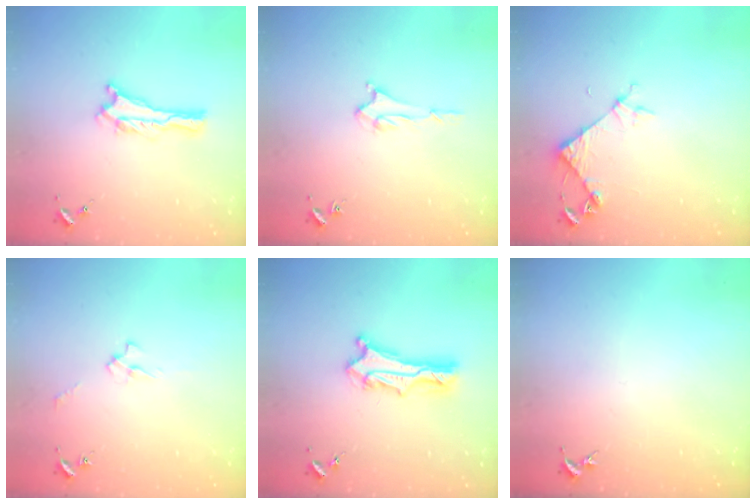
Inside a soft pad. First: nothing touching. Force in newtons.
{"total": 1.7, "press": 1.6, "slide": 0.4}
{"total": 4.6, "press": 4.6, "slide": 0.3}
{"total": 2.4, "press": 2.4, "slide": 0.4}
{"total": 4.7, "press": 4.6, "slide": 0.3}
{"total": 0.0}